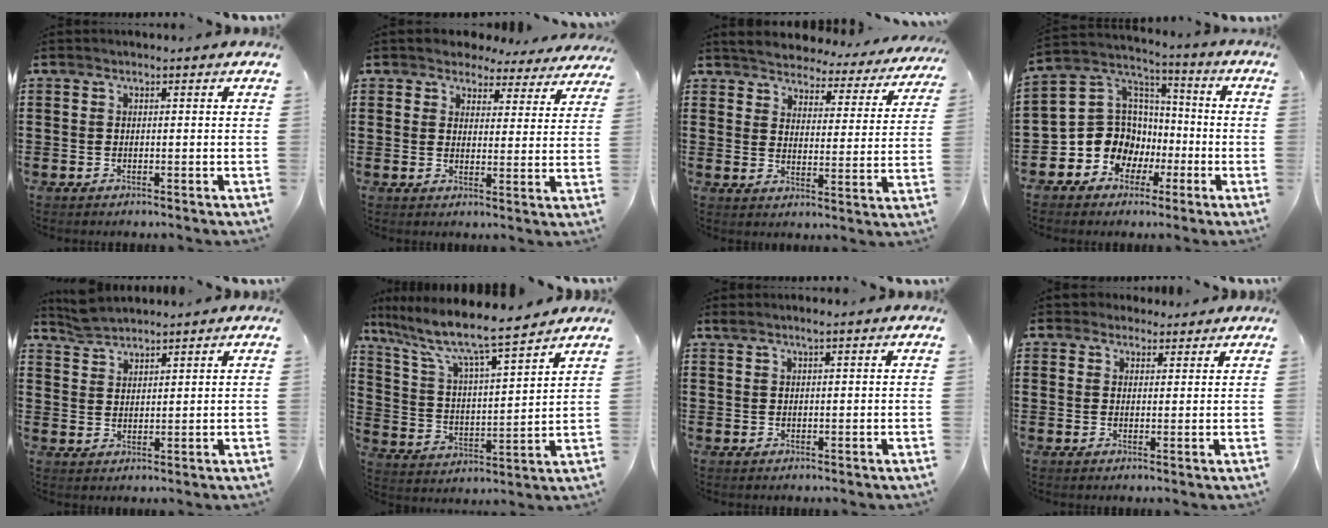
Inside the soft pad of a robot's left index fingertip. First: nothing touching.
{"total": 4.0, "force": [3.7, 1.3, 0.3], "torque": [-0.020, -0.016, 0.064]}
{"total": 4.0, "force": [4.0, 0.3, 0.0], "torque": [-0.027, -0.034, 0.064]}
{"total": 10.7, "force": [-3.2, 9.7, 2.9], "torque": [-0.106, 0.002, -0.054]}
{"total": 3.3, "force": [3.3, 0.5, 0.3], "torque": [-0.015, -0.005, 0.064]}
{"total": 8.3, "force": [7.1, 0.4, 4.2], "torque": [-0.114, -0.048, 0.113]}
{"total": 1.7, "force": [1.2, 0.1, 1.2], "torque": [-0.025, 0.001, 0.022]}
{"total": 2.5, "force": [2.1, 1.3, 0.0], "torque": [-0.008, 0.008, 0.041]}